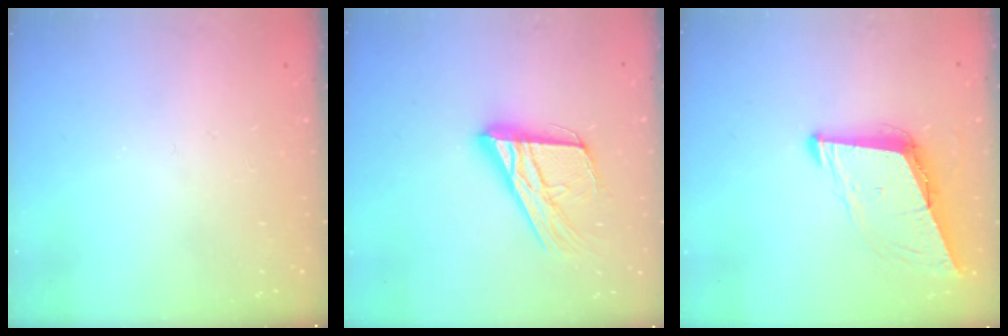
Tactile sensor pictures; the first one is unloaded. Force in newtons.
{"total": 18.1, "press": 18.0, "slide": 1.6}
{"total": 8.6, "press": 7.7, "slide": 3.8}